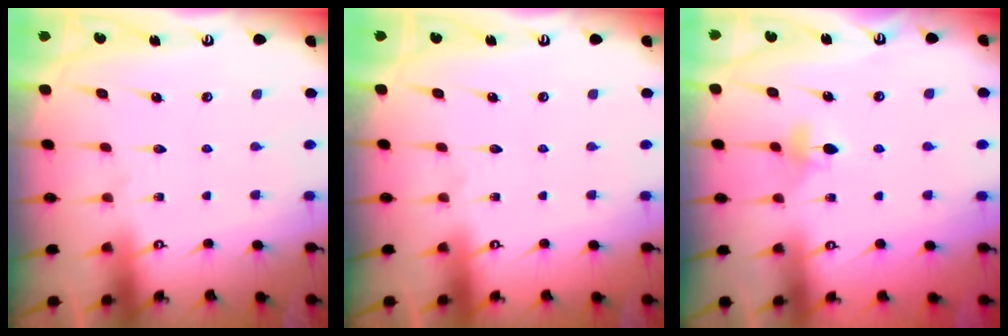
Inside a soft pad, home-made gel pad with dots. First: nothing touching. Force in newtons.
{"total": 0.0}
{"total": 4.1, "press": 4.0, "slide": 0.9}